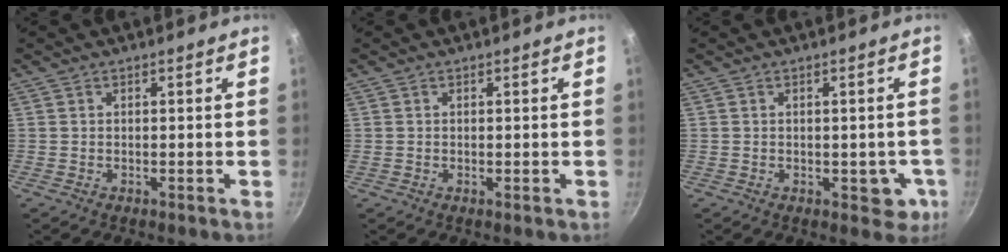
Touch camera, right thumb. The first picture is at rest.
{"total": 0.0}
{"total": 4.7, "force": [-1.2, 2.8, 3.5], "torque": [-0.015, 0.006, -0.014]}